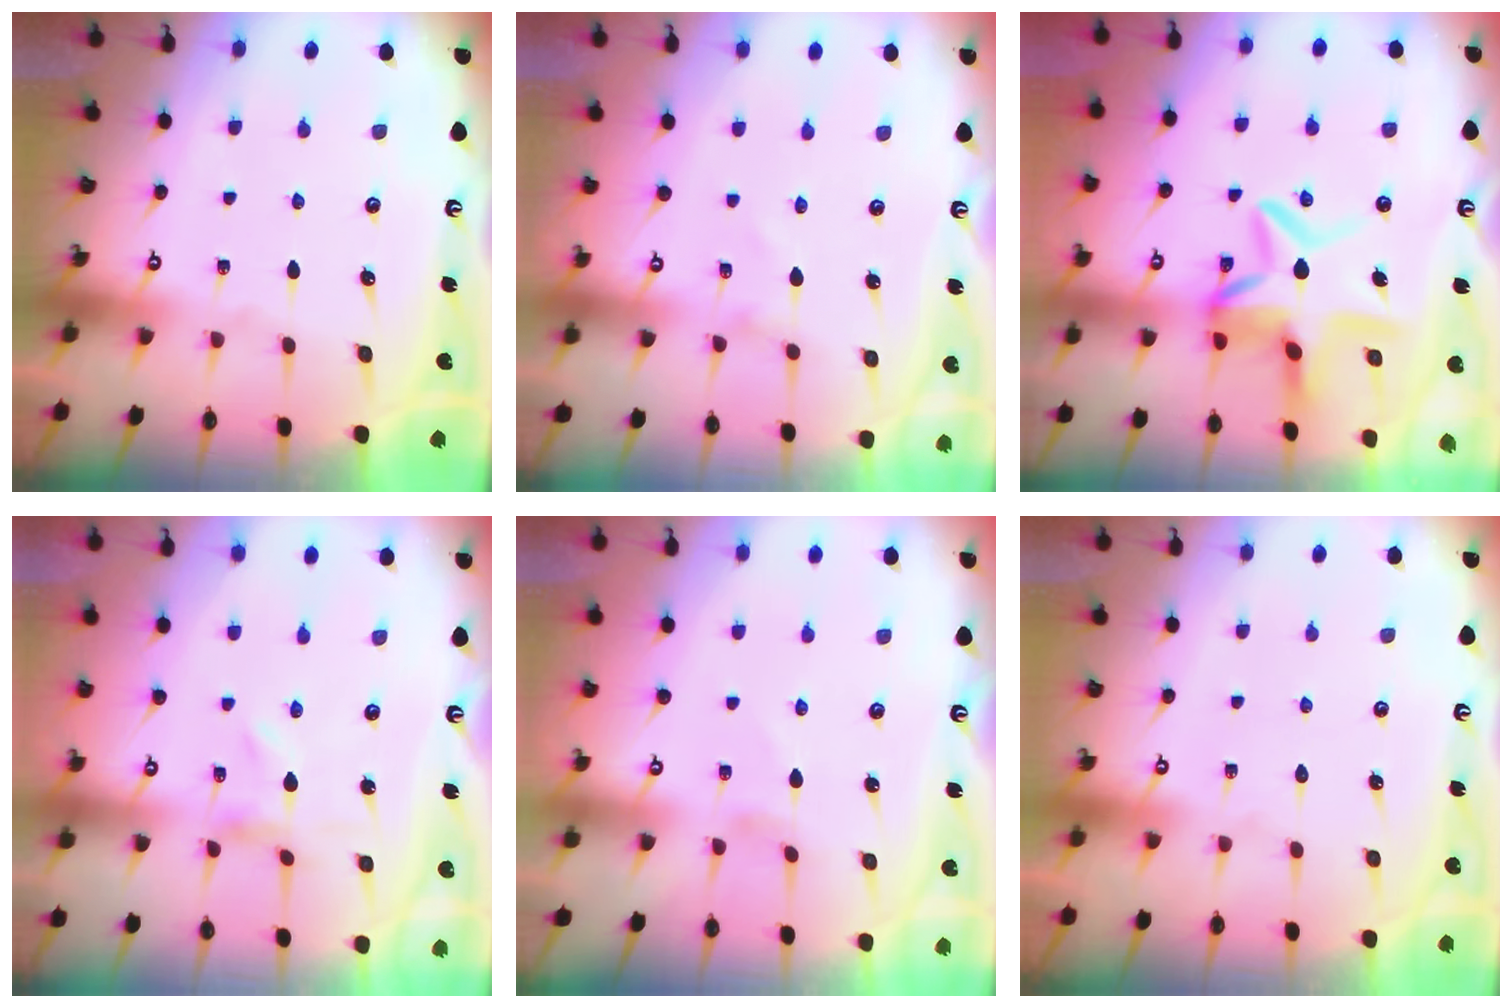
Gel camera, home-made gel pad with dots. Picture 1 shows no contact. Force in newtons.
{"total": 1.4, "press": 1.4, "slide": 0.0}
{"total": 11.1, "press": 11.0, "slide": 1.7}
{"total": 0.0}
{"total": 0.7, "press": 0.7, "slide": 0.1}
{"total": 1.8, "press": 1.8, "slide": 0.1}